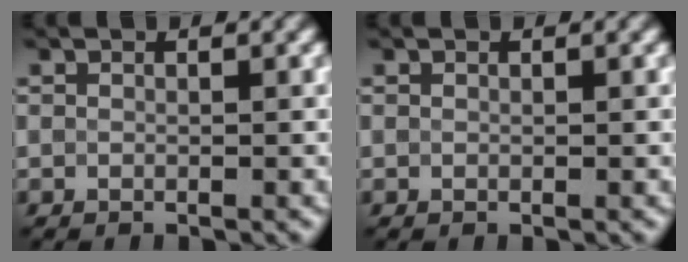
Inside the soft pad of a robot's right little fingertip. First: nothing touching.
{"total": 0.0}